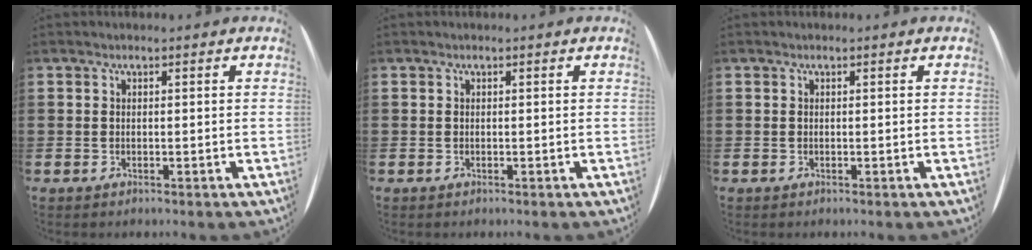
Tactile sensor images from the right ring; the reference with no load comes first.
{"total": 0.0}
{"total": 0.0}